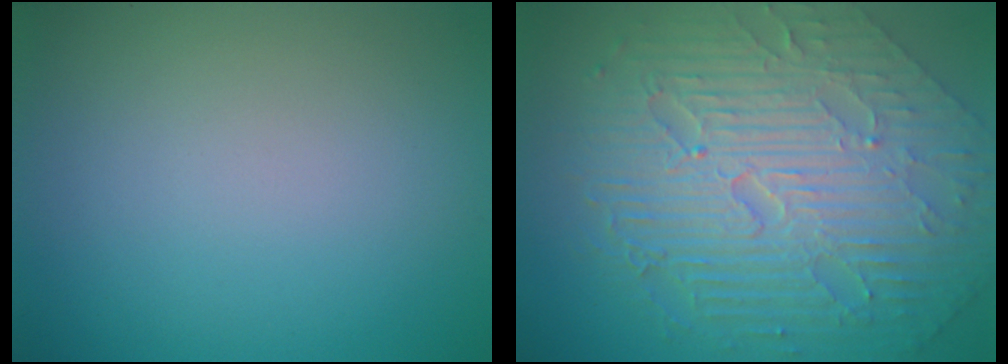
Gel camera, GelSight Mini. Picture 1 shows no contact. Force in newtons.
{"total": 10.8, "press": 7.2, "slide": 8.1}